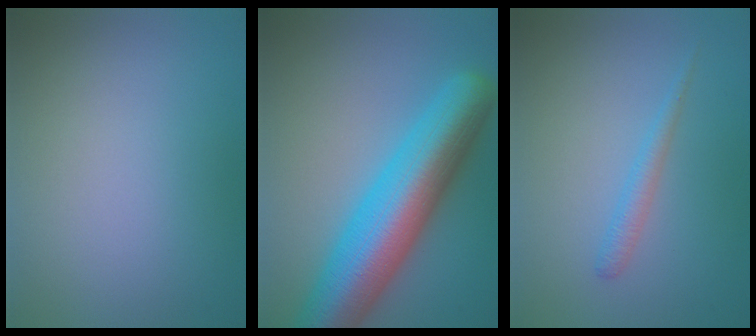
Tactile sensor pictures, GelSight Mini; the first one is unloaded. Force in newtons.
{"total": 11.9, "press": 11.9, "slide": 0.4}
{"total": 1.4, "press": 1.4, "slide": 0.1}